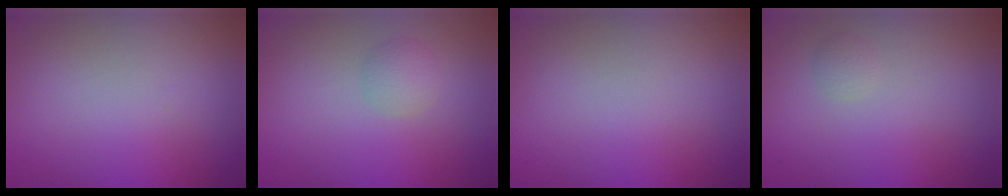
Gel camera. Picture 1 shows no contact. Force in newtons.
{"total": 1.5, "press": 1.5, "slide": 0.1}
{"total": 0.0}
{"total": 0.8, "press": 0.8, "slide": 0.1}